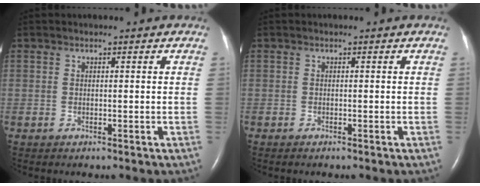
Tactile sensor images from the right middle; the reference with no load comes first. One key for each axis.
{"total": 0.0}